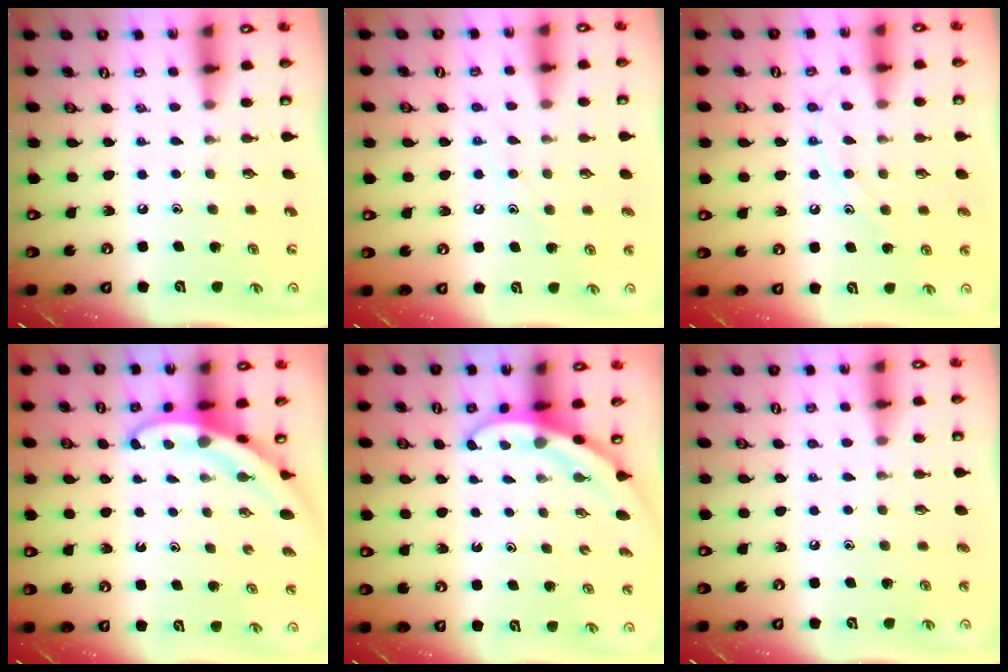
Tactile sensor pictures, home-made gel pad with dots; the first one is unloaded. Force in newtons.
{"total": 7.6, "press": 7.6, "slide": 0.3}
{"total": 9.6, "press": 9.6, "slide": 0.9}
{"total": 4.3, "press": 4.3, "slide": 0.3}
{"total": 3.0, "press": 3.0, "slide": 0.1}
{"total": 2.0, "press": 2.0, "slide": 0.2}